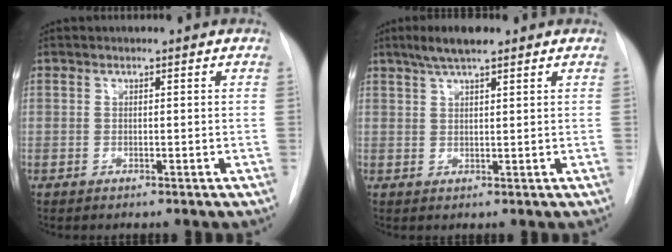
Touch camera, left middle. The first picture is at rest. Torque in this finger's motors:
{"motor_torque": [0.45, -0.41, 0.03, 0.02]}